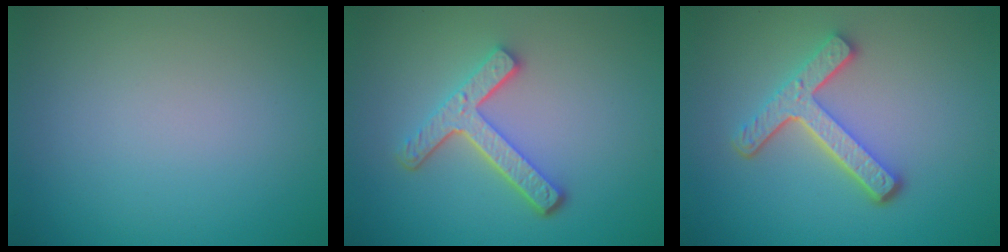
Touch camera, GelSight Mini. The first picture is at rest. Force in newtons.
{"total": 4.3, "press": 3.3, "slide": 2.8}
{"total": 4.8, "press": 3.6, "slide": 3.2}